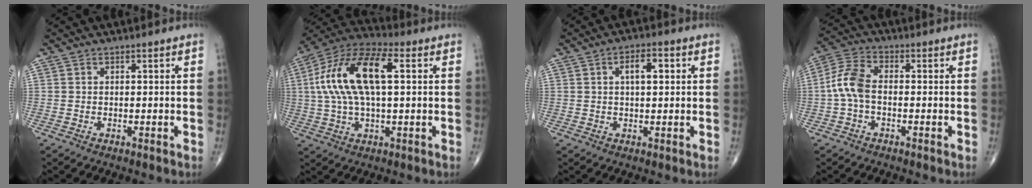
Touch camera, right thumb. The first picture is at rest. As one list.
[{"total": 17.7, "force": [3.1, 7.7, 15.6], "torque": [-0.312, 0.032, 0.050]}, {"total": 4.9, "force": [1.3, 2.1, 4.2], "torque": [-0.059, 0.007, 0.019]}, {"total": 7.0, "force": [-0.9, 3.8, 5.8], "torque": [-0.129, 0.022, -0.027]}]